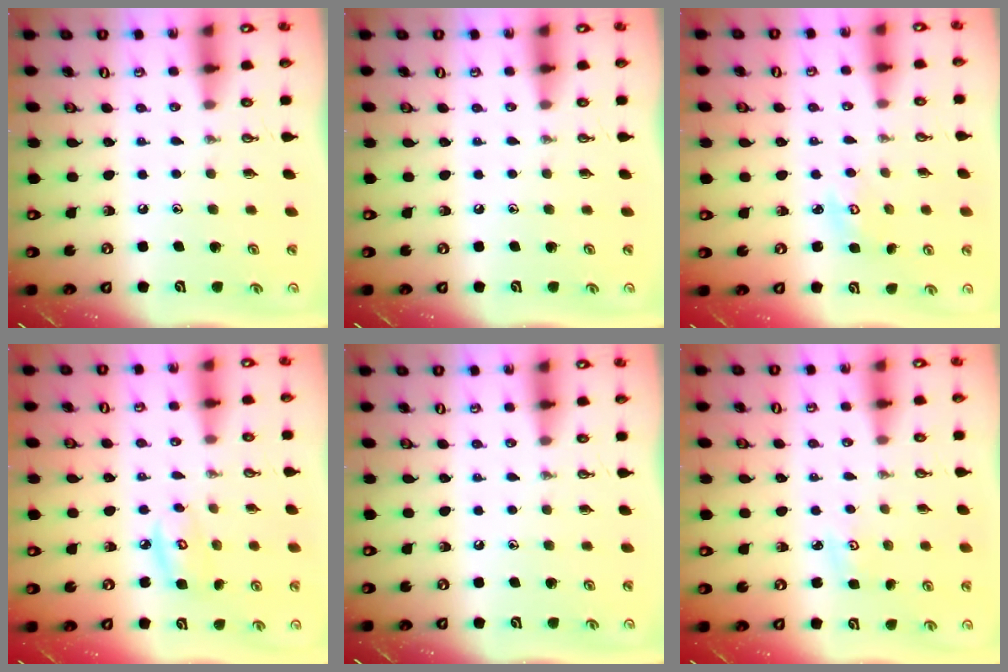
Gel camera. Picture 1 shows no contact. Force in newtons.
{"total": 0.0}
{"total": 3.1, "press": 3.0, "slide": 0.3}
{"total": 5.5, "press": 5.5, "slide": 0.4}
{"total": 0.0}
{"total": 2.5, "press": 2.4, "slide": 0.4}